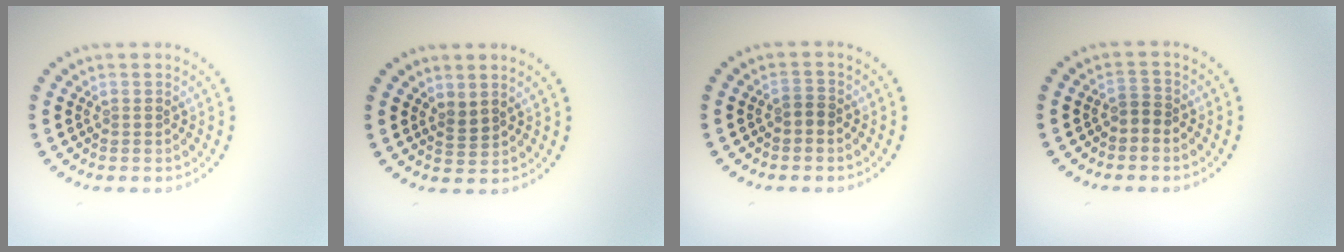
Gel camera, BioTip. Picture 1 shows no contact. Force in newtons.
{"total": 1.2, "press": 1.0, "slide": 0.7}
{"total": 1.1, "press": 0.9, "slide": 0.6}
{"total": 1.4, "press": 1.1, "slide": 0.8}